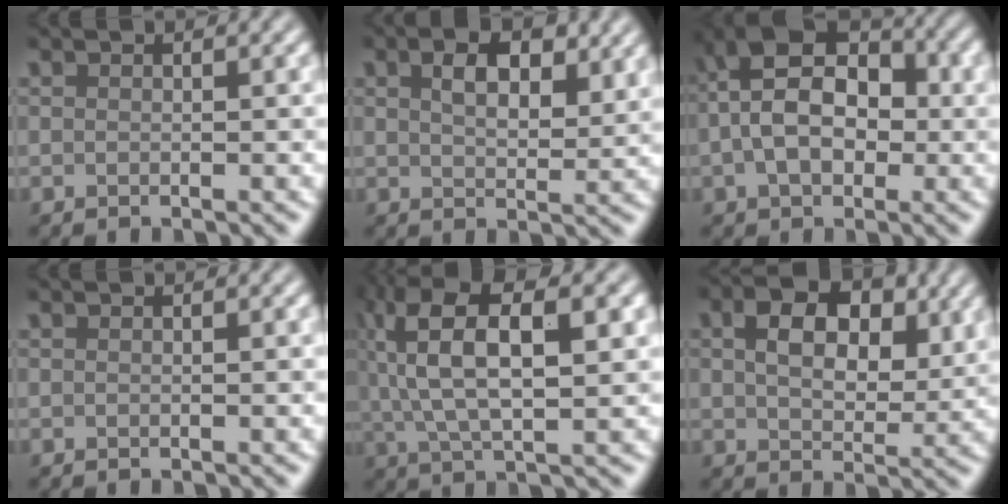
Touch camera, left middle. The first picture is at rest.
{"total": 4.3, "force": [1.9, 2.3, 3.1], "torque": [-0.056, 0.001, 0.033]}
{"total": 8.2, "force": [-0.1, 5.2, 6.4], "torque": [-0.115, 0.022, -0.011]}
{"total": 0.0}
{"total": 10.1, "force": [2.9, 4.0, 8.8], "torque": [-0.187, 0.017, 0.049]}
{"total": 6.3, "force": [1.9, 4.1, 4.4], "torque": [-0.078, 0.002, 0.030]}